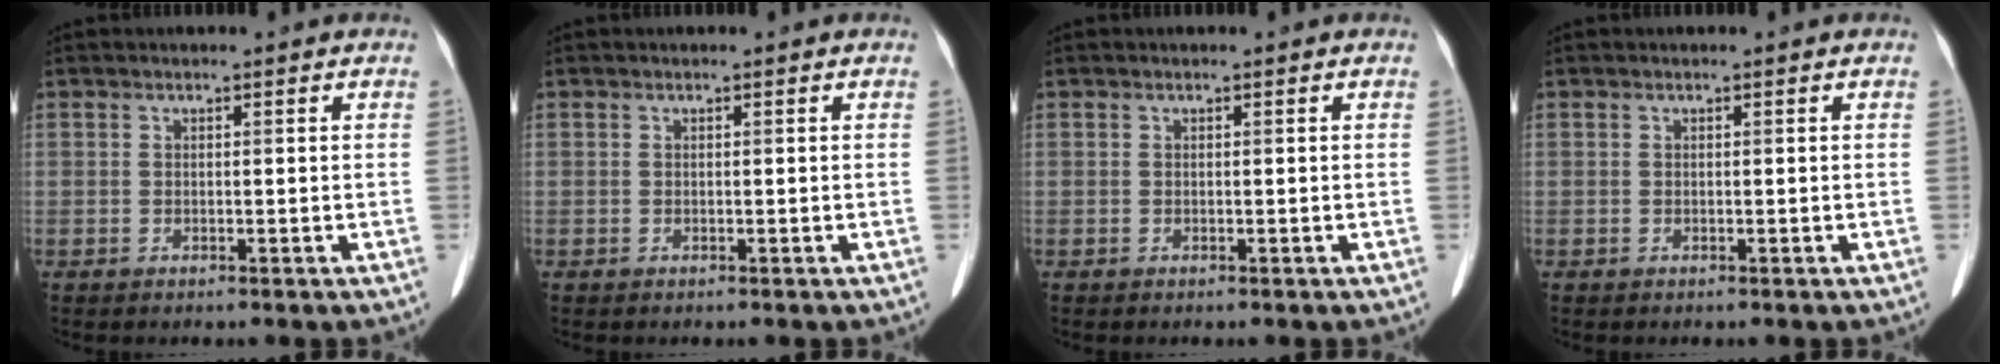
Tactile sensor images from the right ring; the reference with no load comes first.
{"total": 0.0}
{"total": 0.0}
{"total": 0.0}